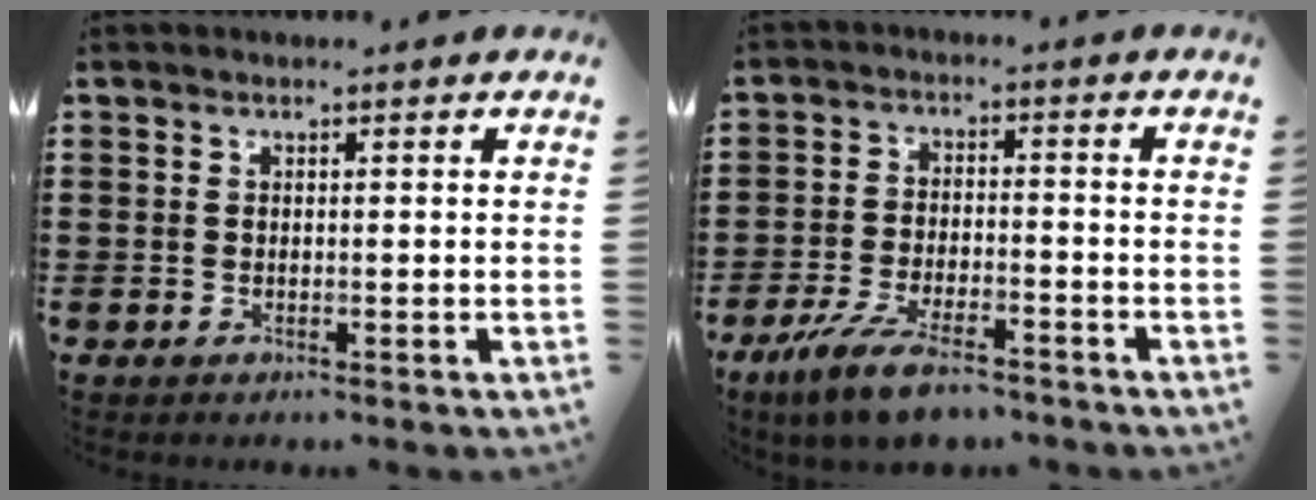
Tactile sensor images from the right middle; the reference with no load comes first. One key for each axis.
{"total": 7.3, "fx": -5.7, "fy": 1.7, "fz": 4.3, "tx": -0.100, "ty": -0.006, "tz": -0.109}